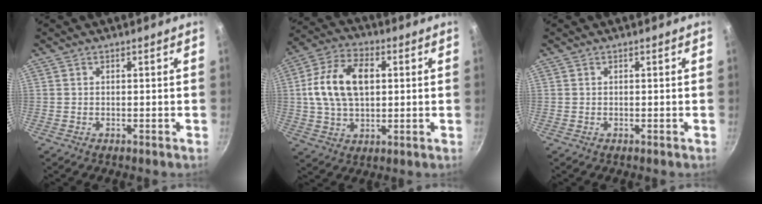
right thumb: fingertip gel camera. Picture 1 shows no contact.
{"total": 14.2, "force": [2.1, 9.0, 10.8], "torque": [-0.179, 0.014, 0.028]}
{"total": 0.0}